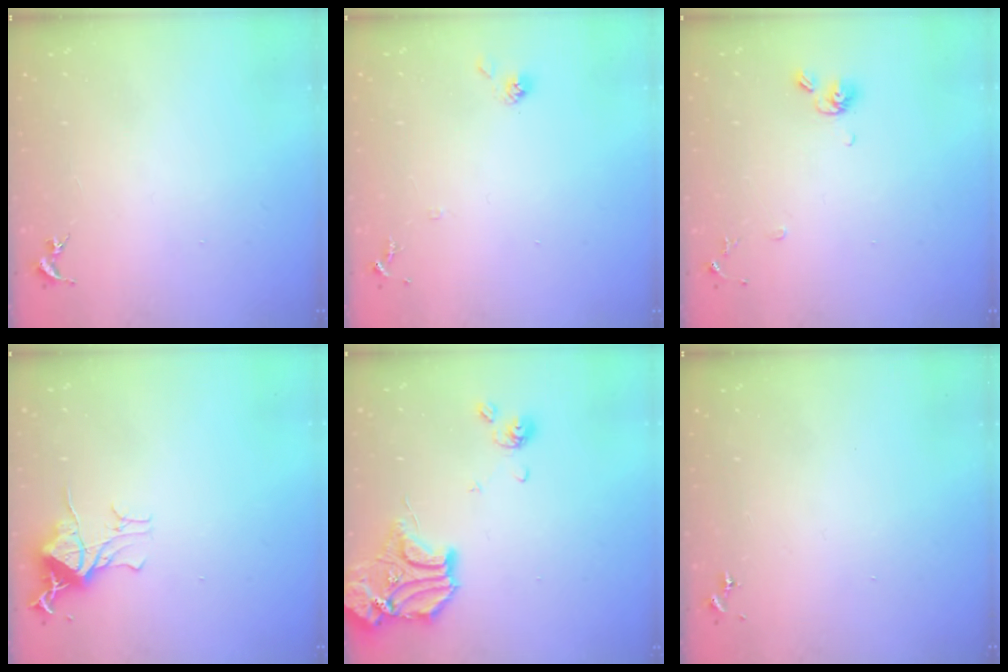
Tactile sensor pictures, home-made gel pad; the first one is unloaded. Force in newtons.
{"total": 7.3, "press": 7.3, "slide": 0.4}
{"total": 7.9, "press": 7.6, "slide": 2.0}
{"total": 11.3, "press": 11.3, "slide": 0.9}
{"total": 16.0, "press": 15.8, "slide": 2.5}
{"total": 0.0}